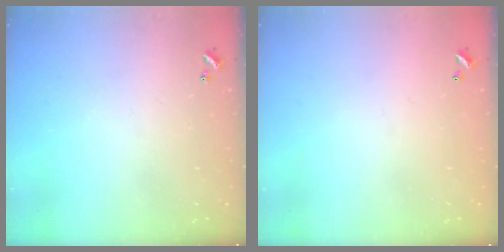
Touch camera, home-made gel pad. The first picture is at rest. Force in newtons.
{"total": 2.7, "press": 2.7, "slide": 0.1}